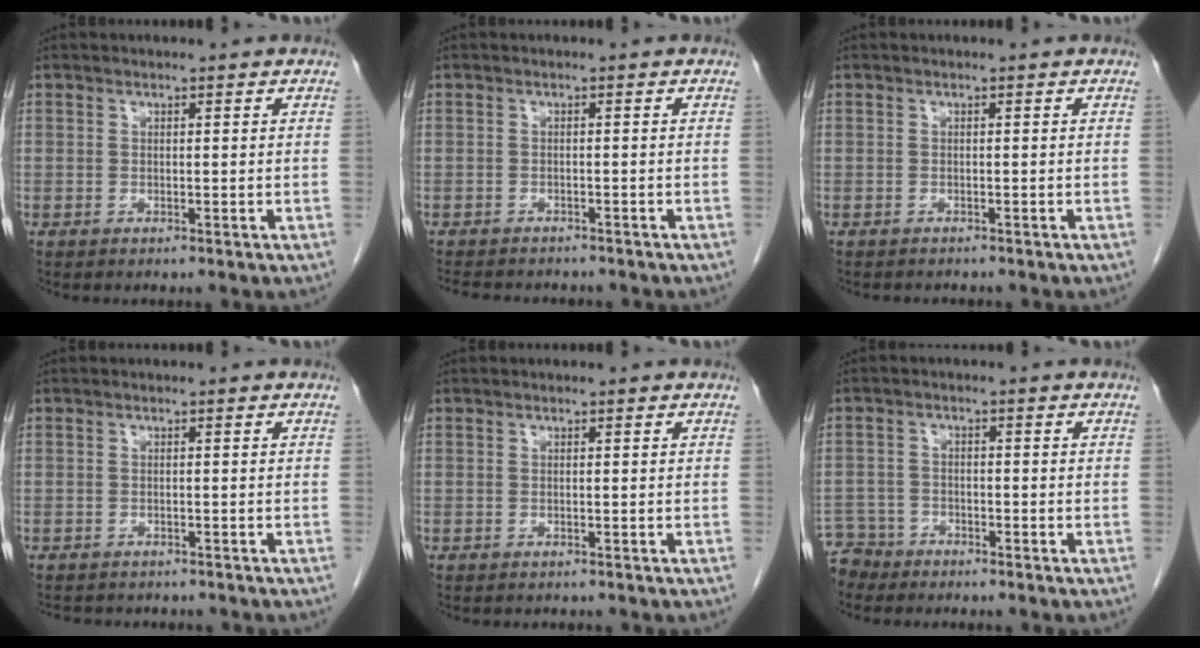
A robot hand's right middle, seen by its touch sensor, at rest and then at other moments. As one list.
[{"total": 8.4, "force": [-7.4, 2.7, 2.9], "torque": [-0.052, -0.001, -0.096]}, {"total": 1.9, "force": [-1.8, 0.5, 0.5], "torque": [-0.013, -0.005, -0.020]}, {"total": 6.7, "force": [-5.8, 2.5, 2.0], "torque": [-0.031, 0.004, -0.070]}, {"total": 1.1, "force": [-1.0, 0.3, 0.2], "torque": [-0.012, -0.003, -0.013]}, {"total": 4.6, "force": [-4.1, 1.8, -1.0], "torque": [0.019, -0.004, -0.081]}]